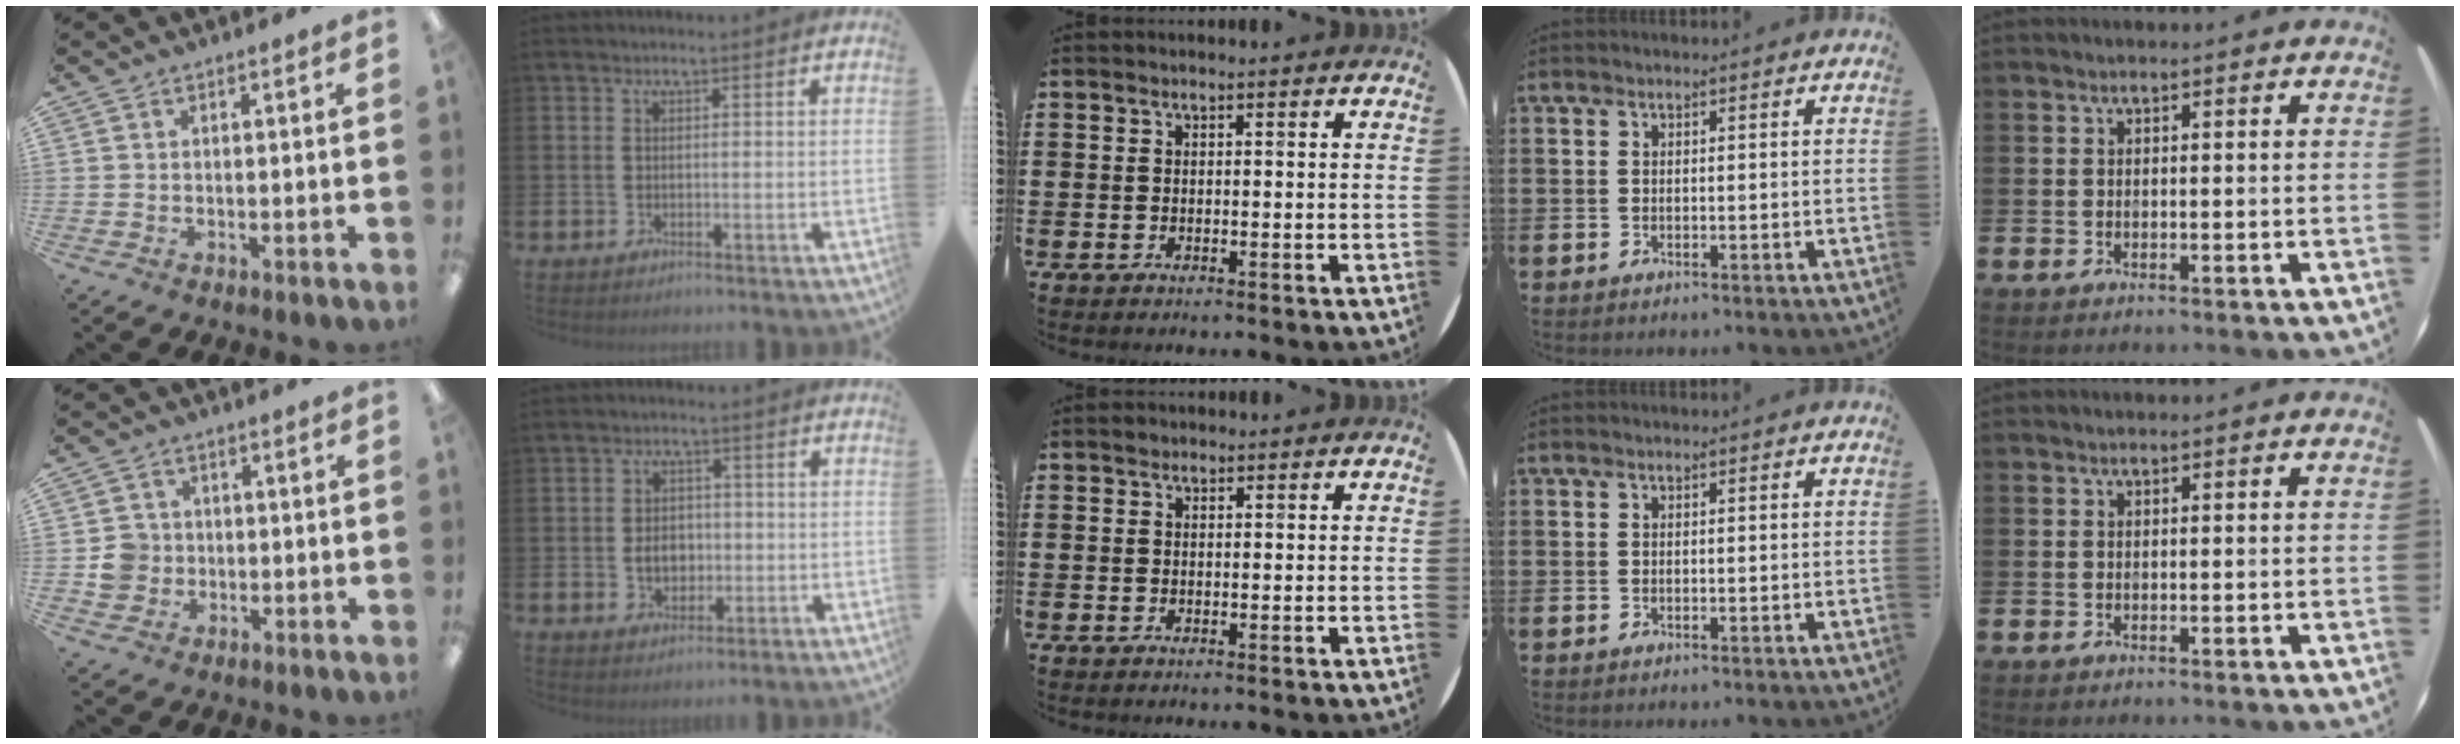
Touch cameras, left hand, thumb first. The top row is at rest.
{"thumb": {"total": 5.7, "force": [-0.6, 5.5, 1.3], "torque": [-0.014, 0.012, -0.009]}, "index": {"total": 3.8, "force": [-0.4, 3.0, 2.3], "torque": [-0.031, 0.001, -0.017]}, "middle": {"total": 0.5, "force": [0.4, 0.3, 0.0], "torque": [0.010, 0.001, 0.006]}}